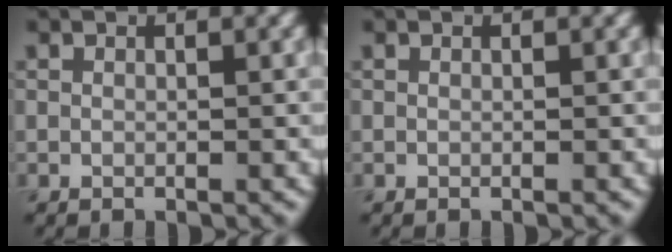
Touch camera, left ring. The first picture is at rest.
{"total": 0.0}